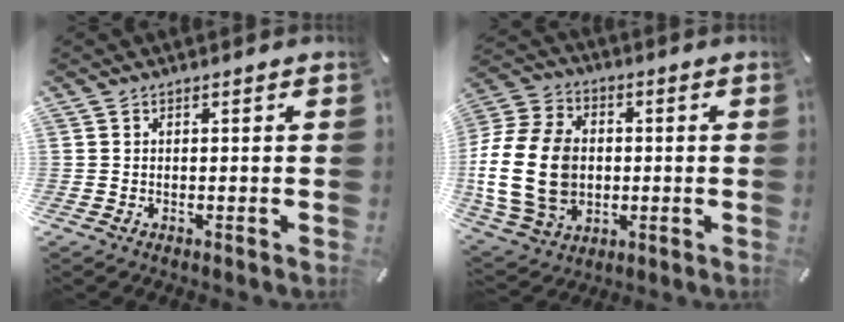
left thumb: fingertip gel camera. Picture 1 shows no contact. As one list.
[{"total": 20.1, "force": [-0.9, 15.5, 12.8], "torque": [-0.273, 0.005, -0.015]}]